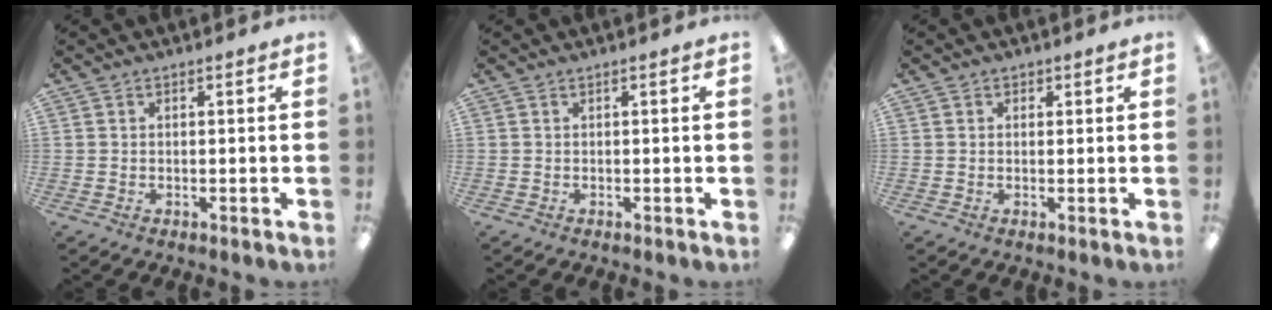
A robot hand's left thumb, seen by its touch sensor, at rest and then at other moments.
{"total": 0.0}
{"total": 1.1, "force": [0.5, 1.0, 0.1], "torque": [0.006, 0.000, 0.007]}